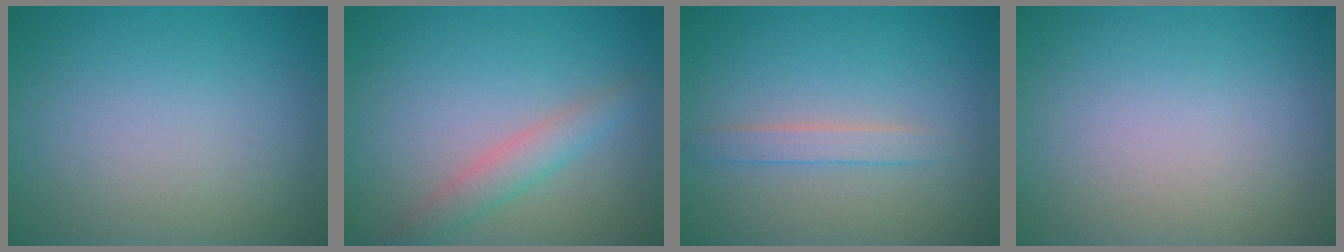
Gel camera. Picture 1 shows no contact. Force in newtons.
{"total": 2.5, "press": 2.5, "slide": 0.1}
{"total": 1.6, "press": 1.6, "slide": 0.1}
{"total": 0.0}